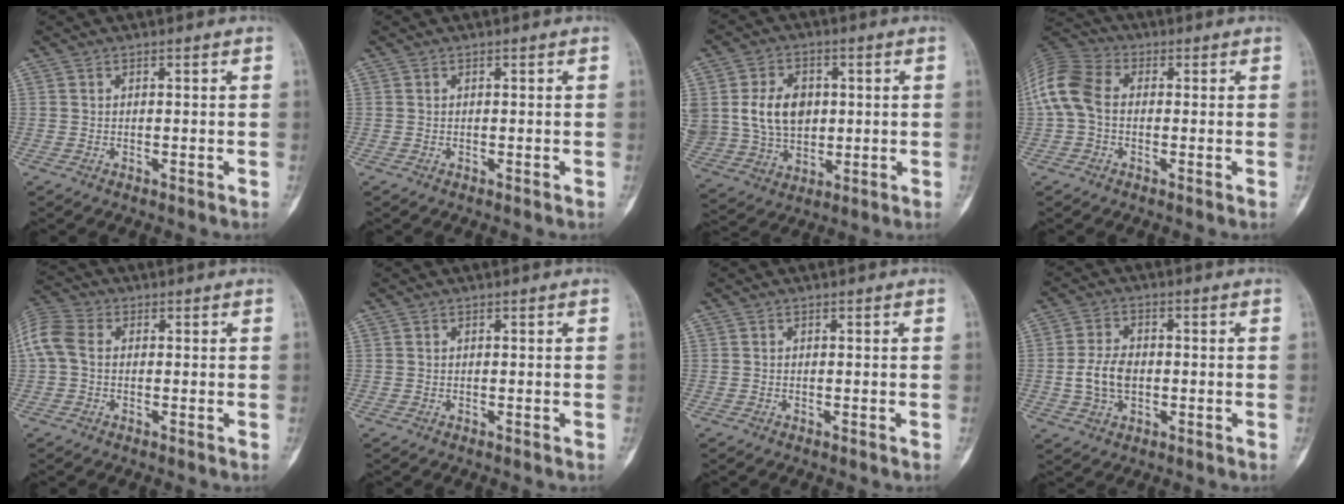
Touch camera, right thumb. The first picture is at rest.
{"total": 0.0}
{"total": 14.1, "force": [2.1, 10.8, 8.8], "torque": [-0.145, 0.001, 0.054]}
{"total": 9.9, "force": [0.0, 6.9, 7.1], "torque": [-0.150, 0.027, -0.014]}
{"total": 7.8, "force": [0.4, 5.7, 5.4], "torque": [-0.127, 0.024, 0.001]}
{"total": 0.0}
{"total": 0.0}
{"total": 7.0, "force": [-0.8, 4.7, 5.1], "torque": [-0.094, 0.009, -0.015]}